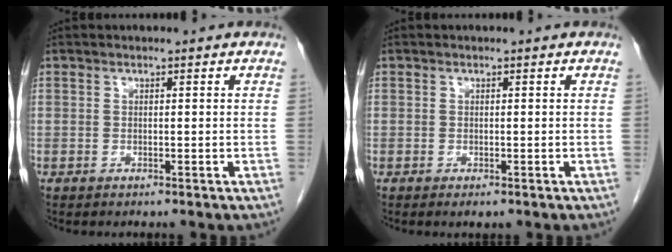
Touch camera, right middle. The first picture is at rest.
{"total": 1.0, "force": [-0.6, 0.5, 0.6], "torque": [-0.009, -0.001, -0.003]}